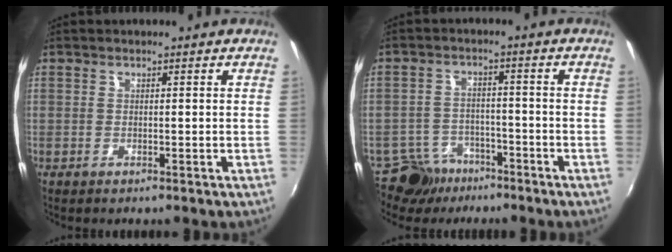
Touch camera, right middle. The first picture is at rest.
{"total": 7.3, "force": [-5.7, 4.5, 1.0], "torque": [-0.037, 0.013, -0.090]}